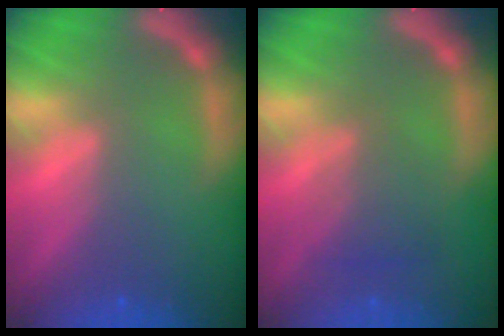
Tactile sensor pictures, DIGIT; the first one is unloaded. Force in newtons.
{"total": 3.0}